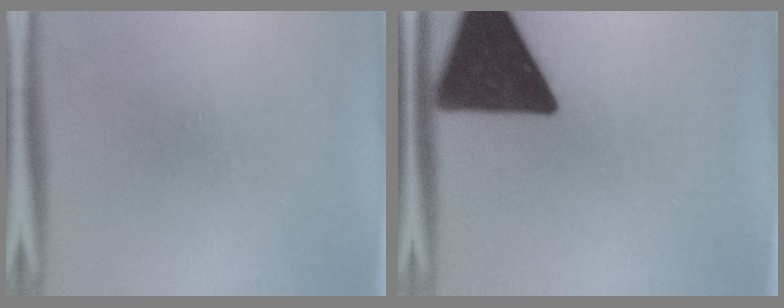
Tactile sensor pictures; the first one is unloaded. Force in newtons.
{"total": 18.3}